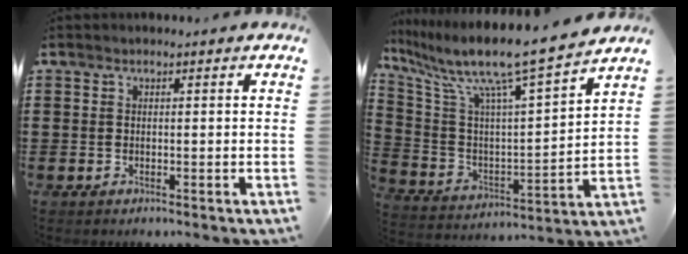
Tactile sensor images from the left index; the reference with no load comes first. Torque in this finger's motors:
{"motor_torque": [1.47, -0.67, 0.40, 0.21]}